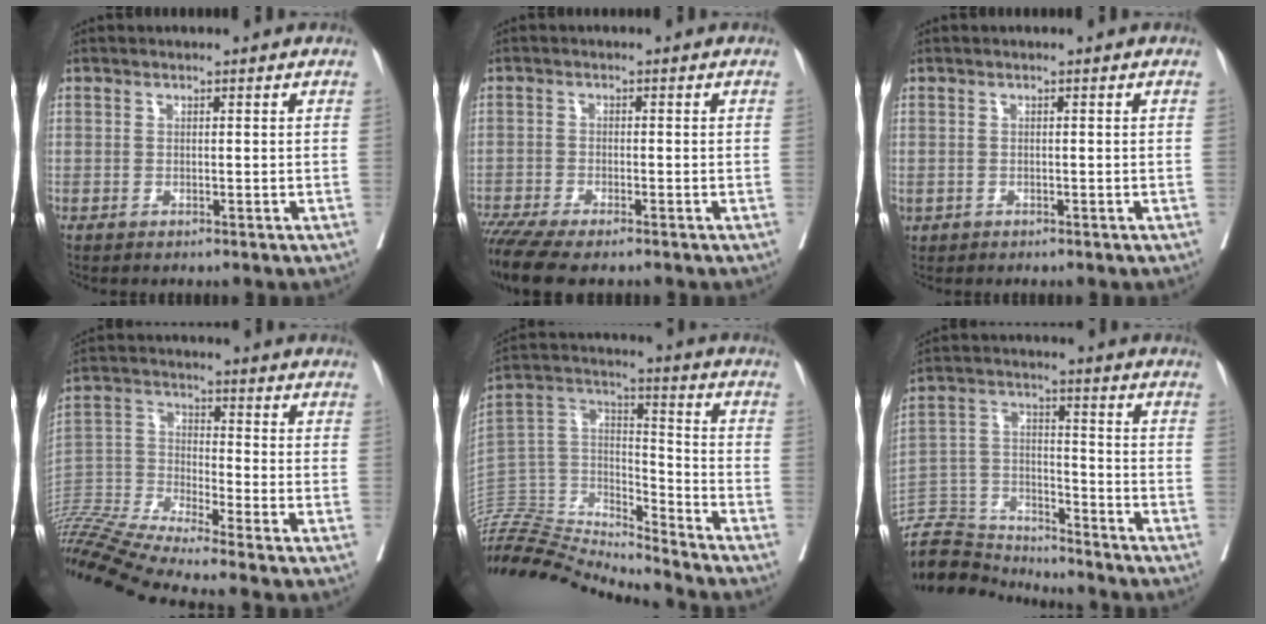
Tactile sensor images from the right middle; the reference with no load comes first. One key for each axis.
{"total": 8.1, "fx": -6.5, "fy": 1.6, "fz": 4.6, "tx": -0.078, "ty": -0.016, "tz": -0.109}
{"total": 1.4, "fx": -0.4, "fy": 1.1, "fz": 0.7, "tx": -0.017, "ty": 0.002, "tz": 0.002}
{"total": 17.3, "fx": -15.4, "fy": -2.2, "fz": 7.5, "tx": -0.156, "ty": -0.016, "tz": -0.284}
{"total": 21.6, "fx": -20.9, "fy": 1.4, "fz": 5.3, "tx": -0.112, "ty": 0.034, "tz": -0.369}
{"total": 10.8, "fx": -10.8, "fy": 0.9, "fz": -0.1, "tx": 0.003, "ty": 0.025, "tz": -0.203}